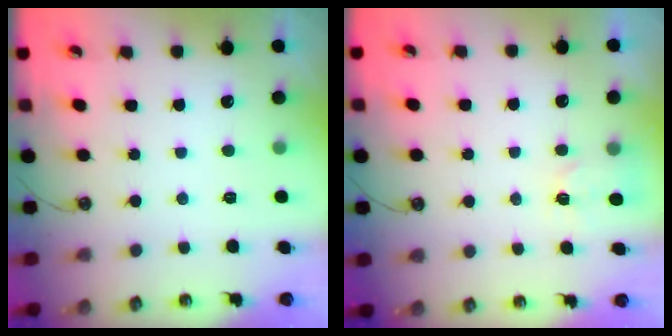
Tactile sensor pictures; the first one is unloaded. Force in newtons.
{"total": 3.3, "press": 3.2, "slide": 0.5}